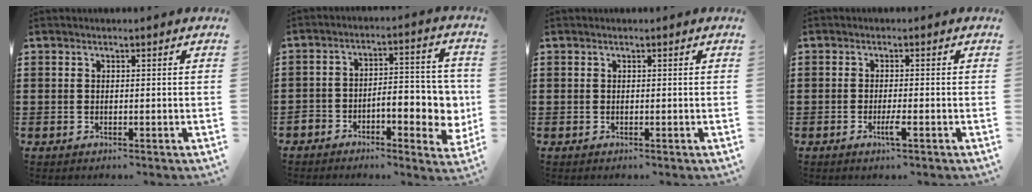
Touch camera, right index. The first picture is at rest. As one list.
[{"total": 7.1, "force": [-3.0, 3.7, 5.3], "torque": [-0.073, 0.004, -0.053]}, {"total": 0.0}, {"total": 2.5, "force": [-1.2, 0.2, 2.2], "torque": [-0.045, -0.005, -0.024]}]